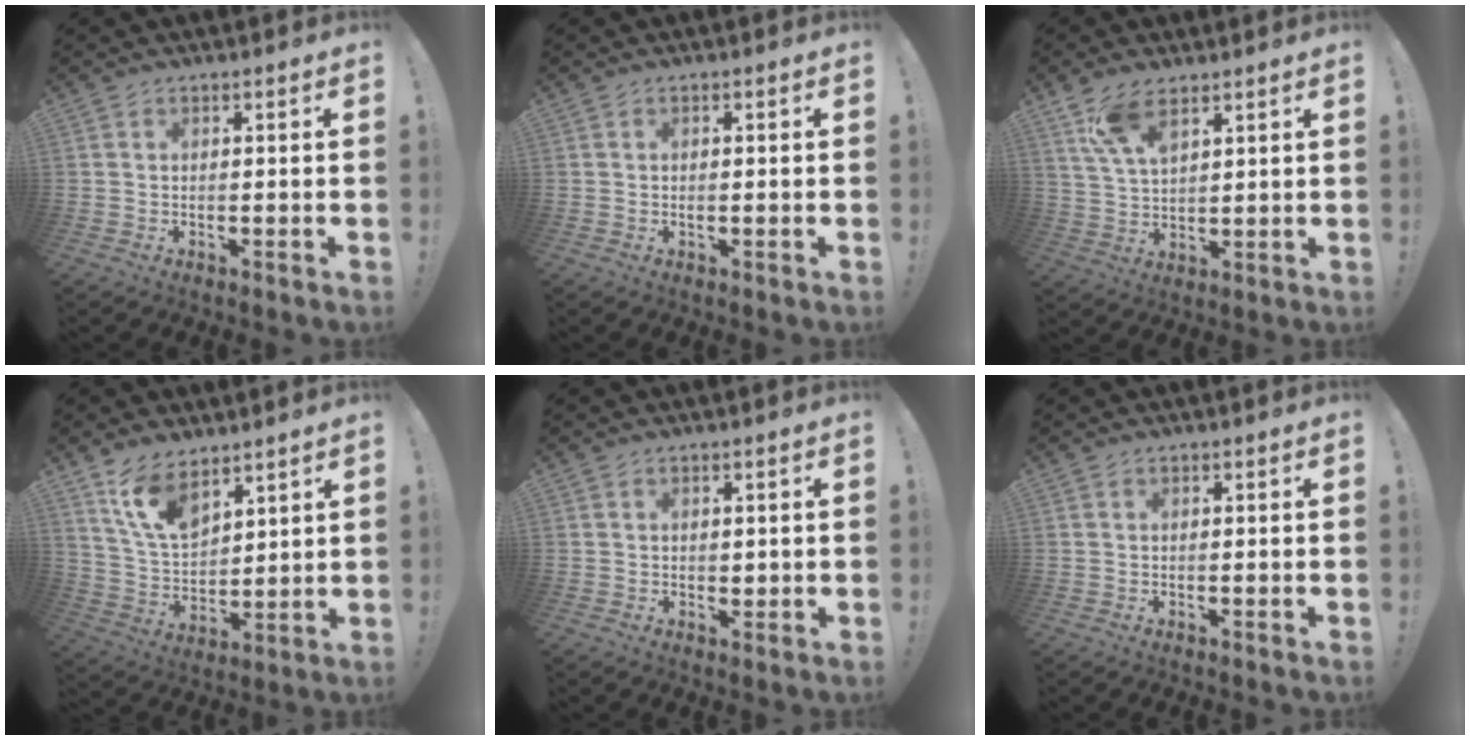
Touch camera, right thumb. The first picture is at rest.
{"total": 0.7, "force": [-0.2, 0.4, 0.5], "torque": [-0.012, 0.002, -0.004]}
{"total": 9.1, "force": [6.1, 3.6, 5.7], "torque": [-0.098, -0.025, 0.114]}
{"total": 12.2, "force": [8.7, 6.0, 6.0], "torque": [-0.121, -0.046, 0.170]}
{"total": 1.4, "force": [0.4, 1.2, 0.7], "torque": [0.003, -0.001, 0.003]}
{"total": 0.0}